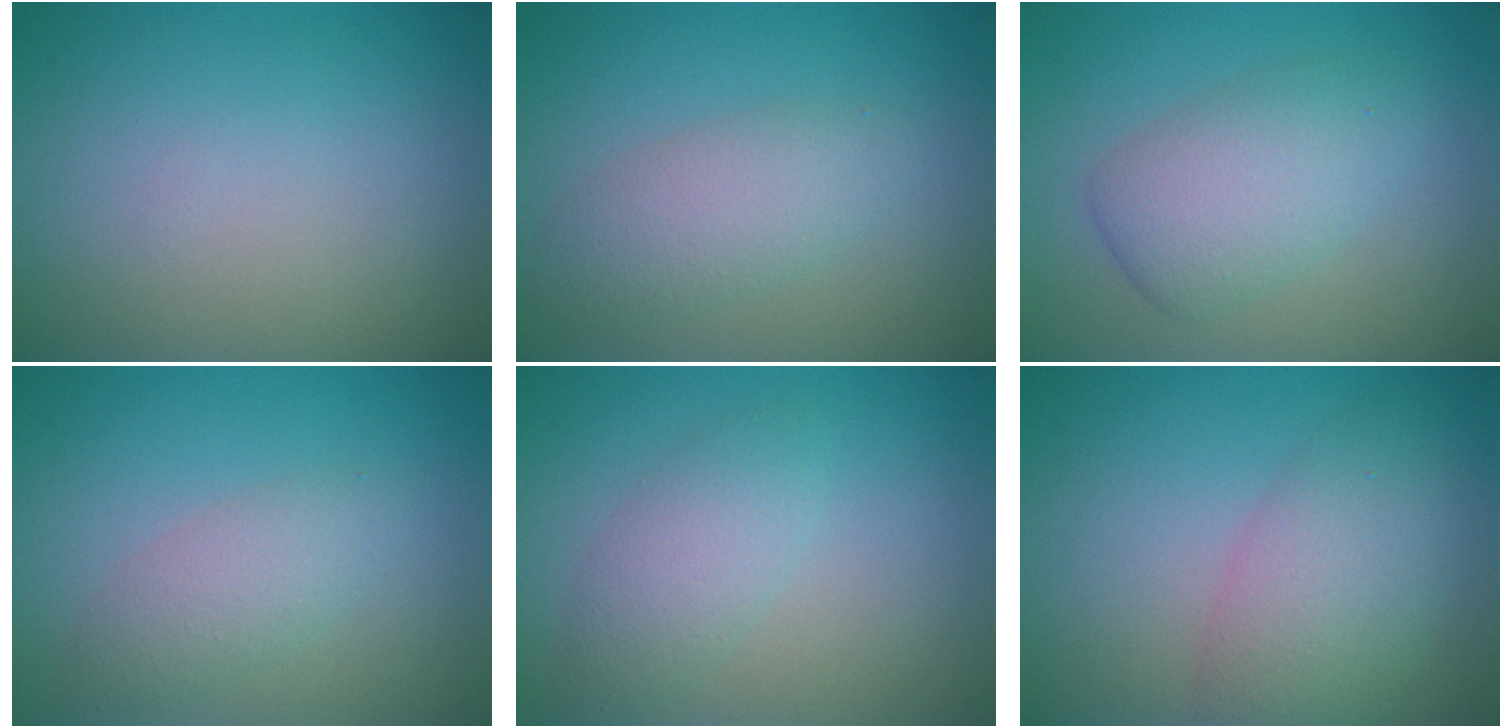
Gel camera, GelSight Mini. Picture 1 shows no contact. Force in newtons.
{"total": 3.3, "press": 3.3, "slide": 0.2}
{"total": 4.6, "press": 4.6, "slide": 0.1}
{"total": 2.4, "press": 2.4, "slide": 0.2}
{"total": 2.7, "press": 2.7, "slide": 0.0}
{"total": 5.3, "press": 5.3, "slide": 0.2}